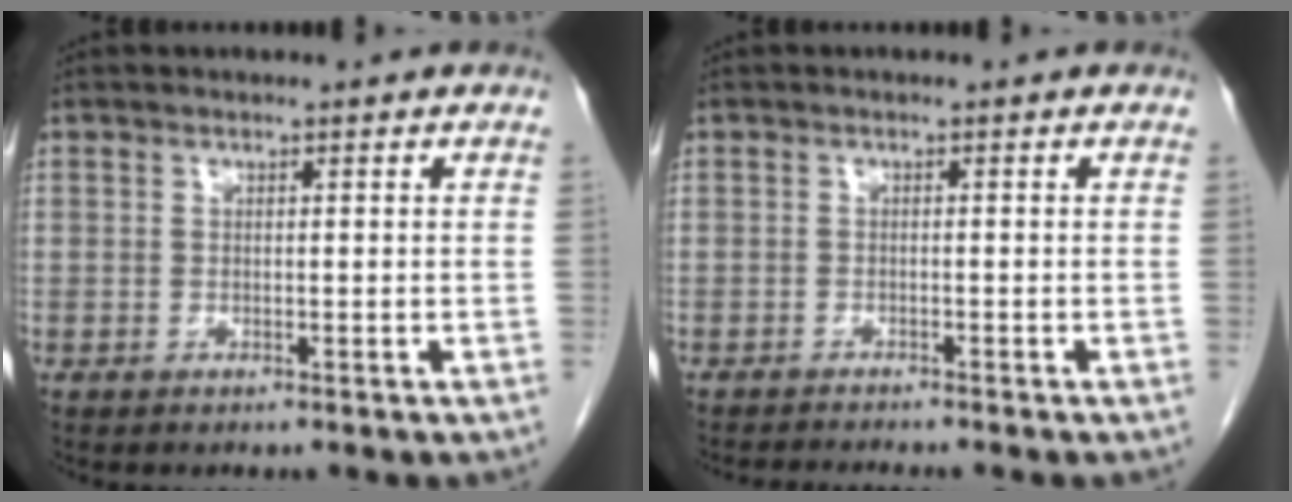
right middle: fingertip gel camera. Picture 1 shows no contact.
{"total": 3.9, "force": [-3.7, -0.4, 1.4], "torque": [-0.018, -0.013, -0.055]}